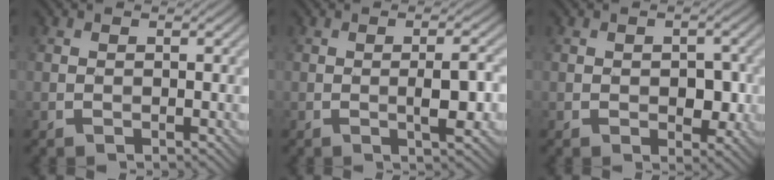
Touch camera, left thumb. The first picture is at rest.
{"total": 3.5, "force": [-0.8, 0.5, 3.3], "torque": [-0.059, 0.004, -0.016]}
{"total": 3.0, "force": [-0.4, 1.9, 2.3], "torque": [-0.038, -0.007, -0.004]}